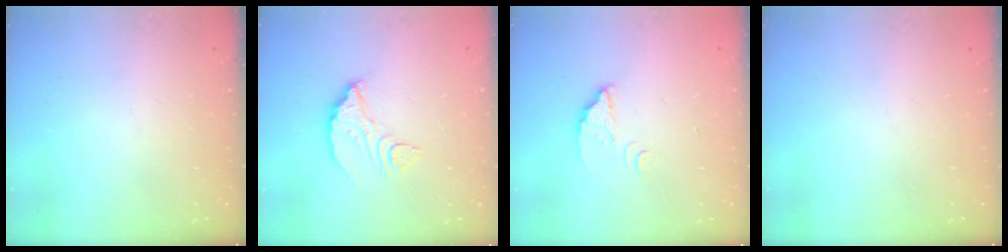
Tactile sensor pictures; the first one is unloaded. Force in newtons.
{"total": 9.0, "press": 8.9, "slide": 0.8}
{"total": 2.9, "press": 2.9, "slide": 0.2}
{"total": 0.0}